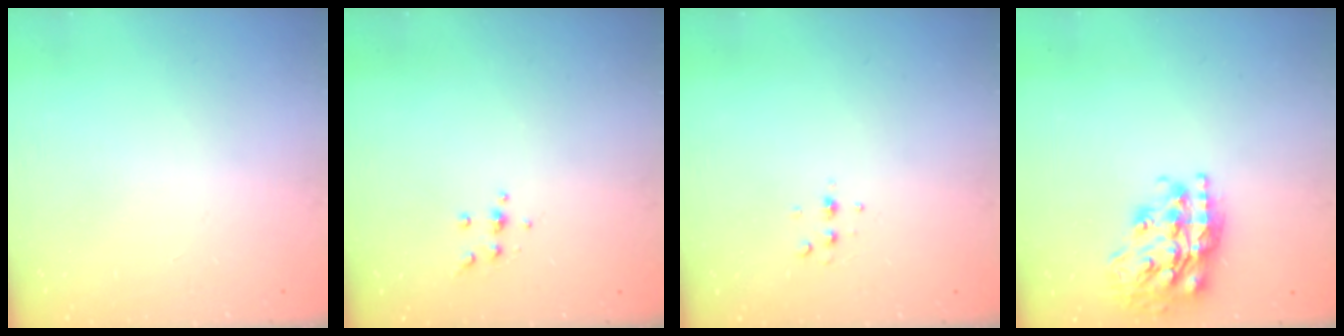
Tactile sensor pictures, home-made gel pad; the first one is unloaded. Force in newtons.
{"total": 4.1, "press": 4.0, "slide": 1.0}
{"total": 4.0, "press": 3.9, "slide": 0.9}
{"total": 19.6, "press": 19.5, "slide": 1.7}